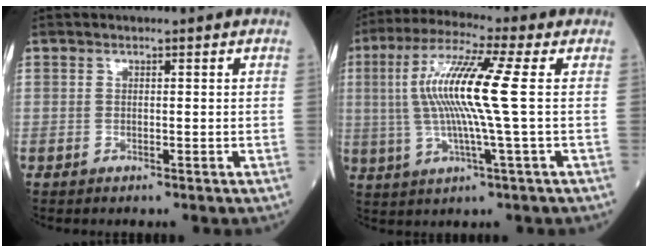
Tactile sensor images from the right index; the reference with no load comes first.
{"total": 12.6, "force": [1.3, -0.7, 12.5], "torque": [-0.260, 0.011, 0.021]}